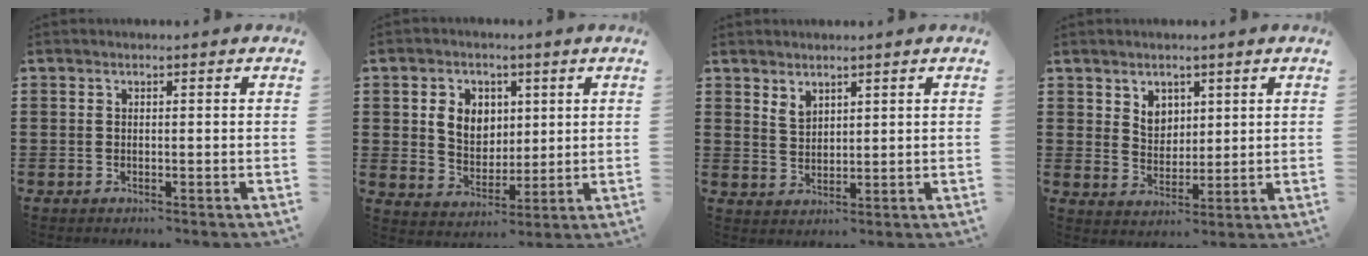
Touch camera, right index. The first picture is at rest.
{"total": 5.9, "force": [1.8, 4.9, 2.6], "torque": [-0.064, 0.014, 0.028]}
{"total": 2.5, "force": [1.9, 1.4, 0.7], "torque": [-0.020, 0.003, 0.037]}
{"total": 4.0, "force": [2.5, 3.0, 1.2], "torque": [-0.037, 0.010, 0.046]}